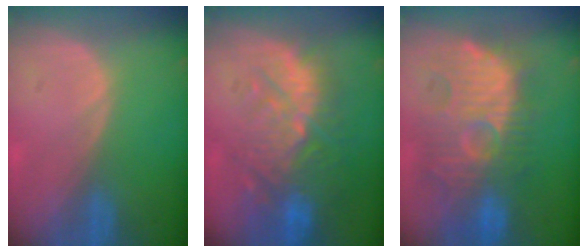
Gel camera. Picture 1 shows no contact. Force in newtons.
{"total": 11.1, "press": 9.9, "slide": 5.0}
{"total": 12.2, "press": 11.8, "slide": 3.1}